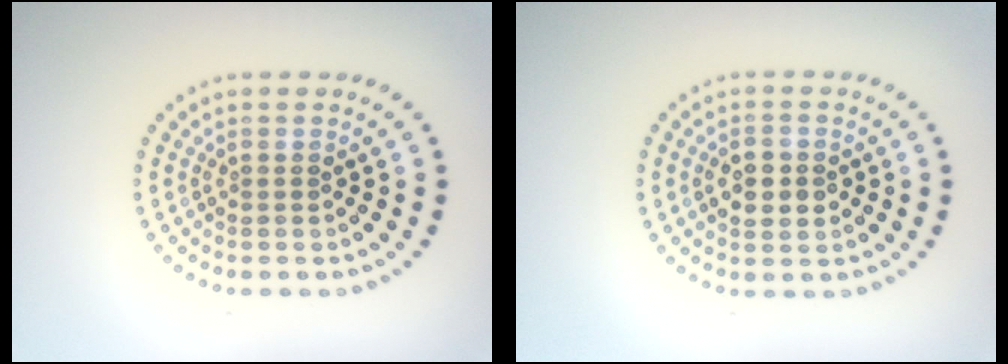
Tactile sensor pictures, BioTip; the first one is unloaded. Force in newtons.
{"total": 2.9, "press": 2.9, "slide": 0.0}